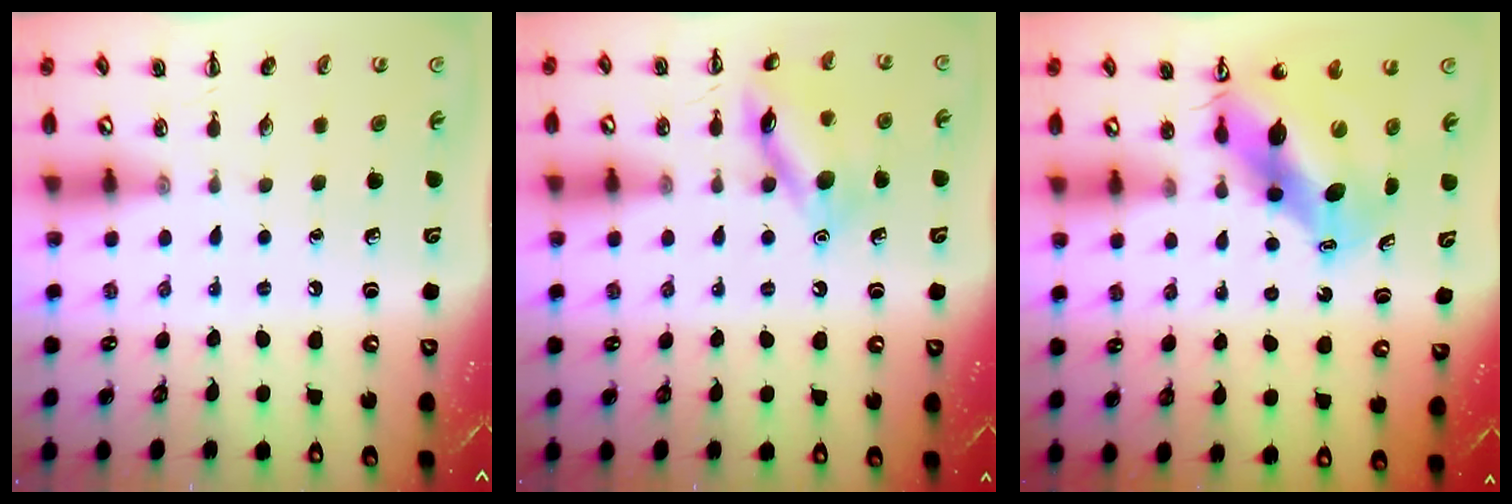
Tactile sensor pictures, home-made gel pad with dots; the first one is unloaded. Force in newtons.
{"total": 13.4, "press": 13.4, "slide": 0.9}
{"total": 10.6, "press": 10.2, "slide": 3.0}